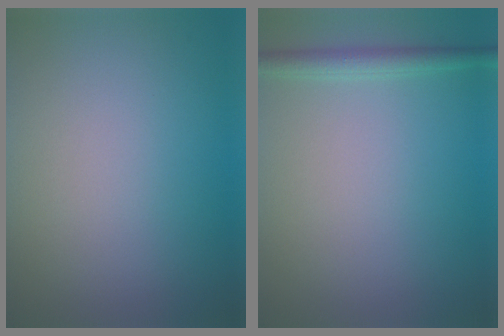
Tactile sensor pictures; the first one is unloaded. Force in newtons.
{"total": 1.8, "press": 1.8, "slide": 0.1}